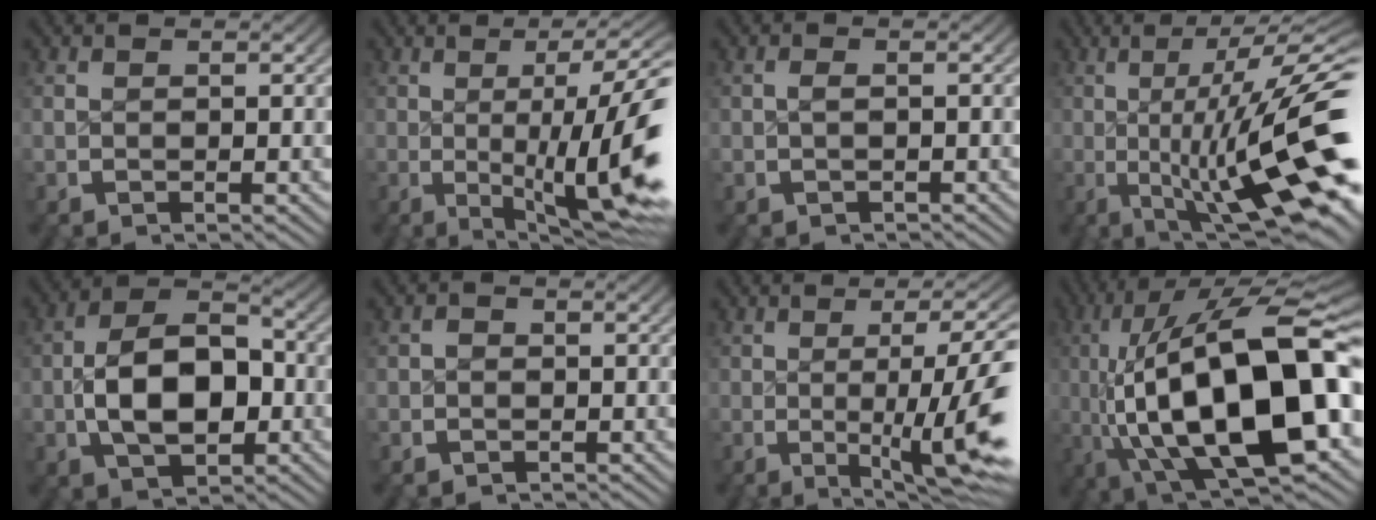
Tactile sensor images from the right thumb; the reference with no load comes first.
{"total": 11.1, "force": [-1.7, 4.6, 10.0], "torque": [-0.145, -0.010, -0.020]}
{"total": 0.0}
{"total": 13.9, "force": [-1.4, 5.7, 12.6], "torque": [-0.201, -0.021, -0.006]}
{"total": 9.5, "force": [-1.1, 6.3, 7.1], "torque": [-0.142, -0.020, -0.004]}
{"total": 0.8, "force": [-0.4, 0.5, -0.4], "torque": [0.005, 0.000, -0.010]}
{"total": 9.0, "force": [-2.0, 3.5, 8.0], "torque": [-0.121, -0.008, -0.024]}
{"total": 23.4, "force": [-3.1, 12.2, 19.7], "torque": [-0.377, -0.060, 0.002]}